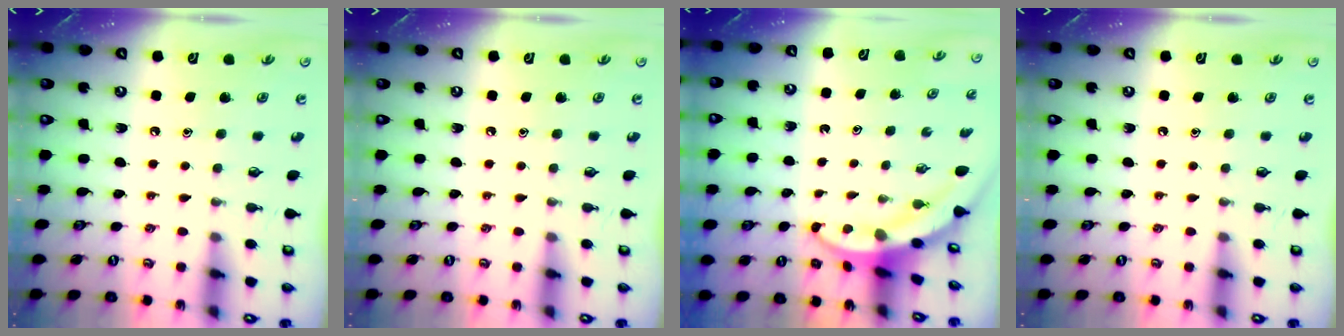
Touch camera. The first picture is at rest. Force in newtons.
{"total": 0.0}
{"total": 3.7, "press": 3.7, "slide": 0.5}
{"total": 0.0}